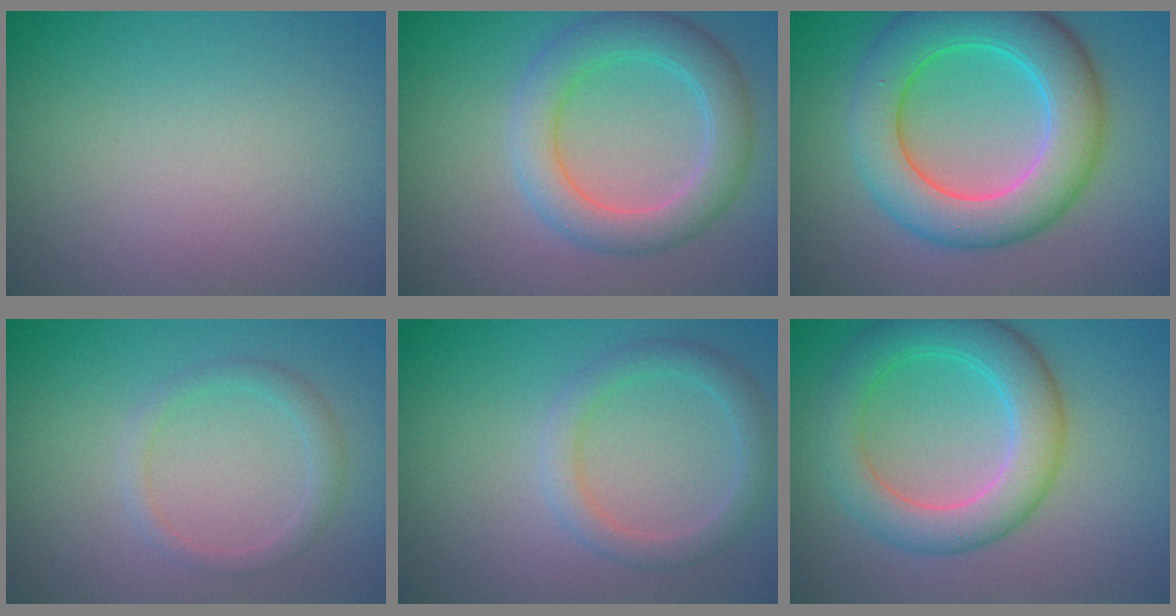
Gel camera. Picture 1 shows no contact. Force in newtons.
{"total": 4.9, "press": 4.9, "slide": 0.2}
{"total": 8.6, "press": 8.6, "slide": 0.3}
{"total": 1.7, "press": 1.7, "slide": 0.1}
{"total": 2.5, "press": 2.5, "slide": 0.1}
{"total": 5.9, "press": 5.9, "slide": 0.1}